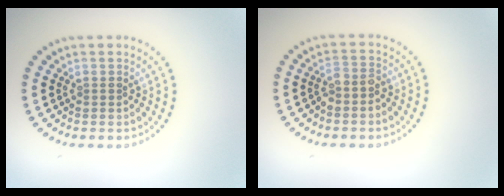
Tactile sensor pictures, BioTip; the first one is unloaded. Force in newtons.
{"total": 1.7, "press": 1.5, "slide": 0.8}